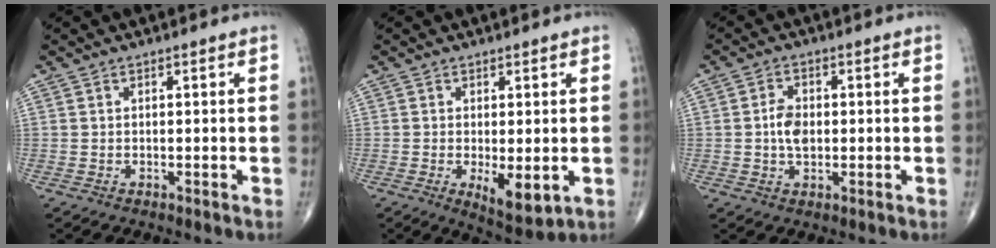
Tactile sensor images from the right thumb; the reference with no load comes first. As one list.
[{"total": 6.6, "force": [-1.3, 2.6, 5.9], "torque": [-0.086, -0.021, -0.012]}, {"total": 4.5, "force": [-0.1, 2.9, 3.5], "torque": [-0.061, 0.004, -0.006]}]